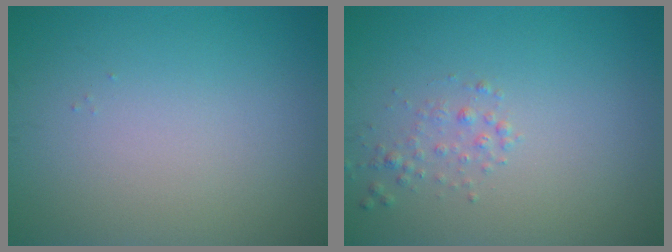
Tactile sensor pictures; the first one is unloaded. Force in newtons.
{"total": 1.2, "press": 1.2, "slide": 0.1}